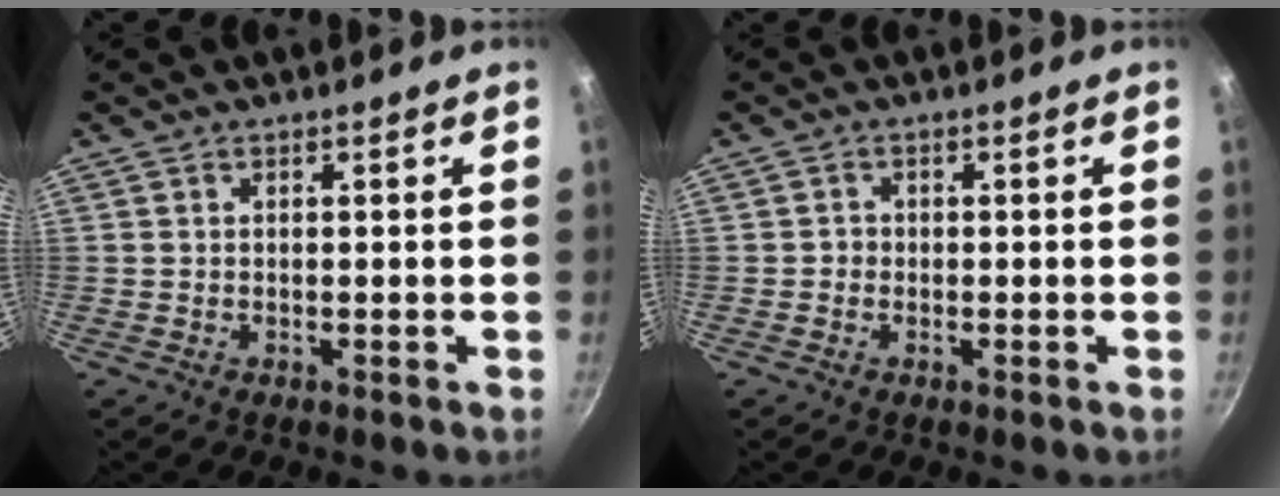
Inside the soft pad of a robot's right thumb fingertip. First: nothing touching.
{"total": 1.0, "force": [-0.3, 1.0, 0.2], "torque": [0.000, 0.001, -0.007]}